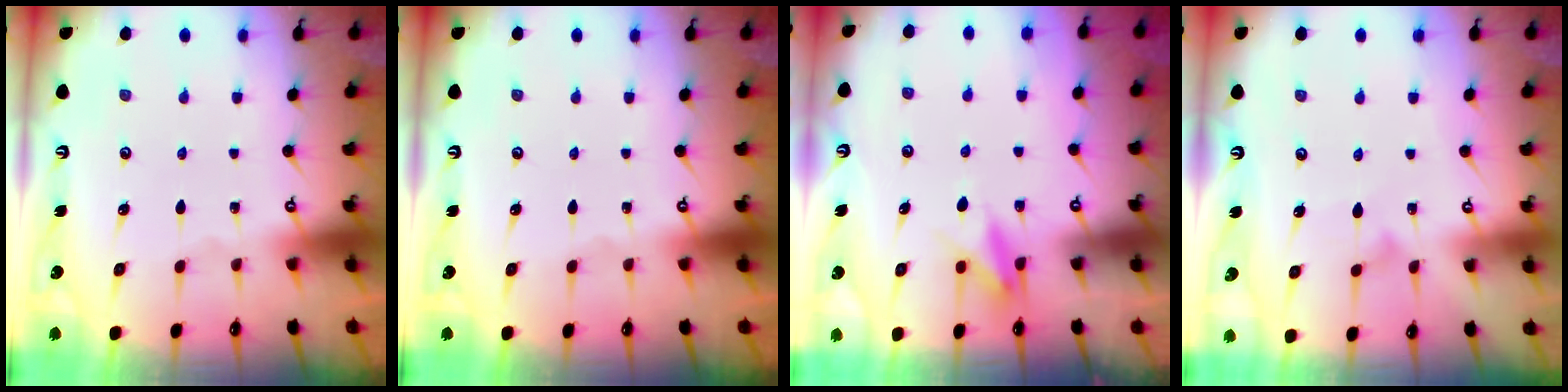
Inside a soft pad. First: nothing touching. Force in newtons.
{"total": 0.0}
{"total": 8.5, "press": 8.4, "slide": 1.2}
{"total": 6.0, "press": 6.0, "slide": 0.4}